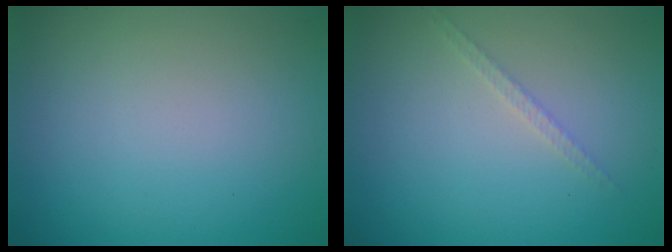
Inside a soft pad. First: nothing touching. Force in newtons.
{"total": 1.1, "press": 1.1, "slide": 0.2}